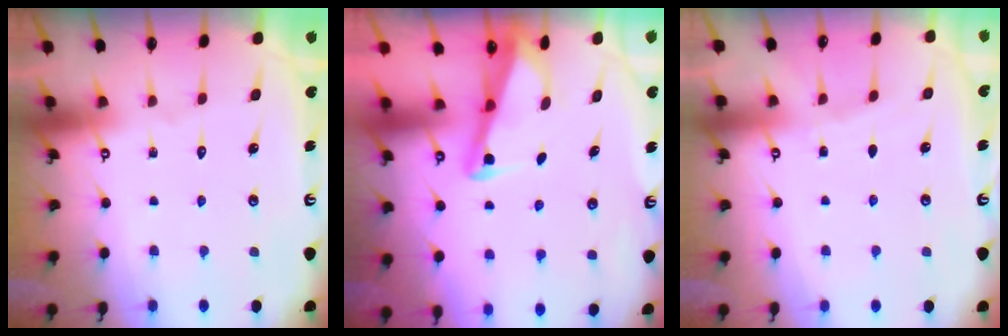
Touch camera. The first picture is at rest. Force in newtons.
{"total": 2.7, "press": 2.7, "slide": 0.4}
{"total": 1.8, "press": 1.8, "slide": 0.3}